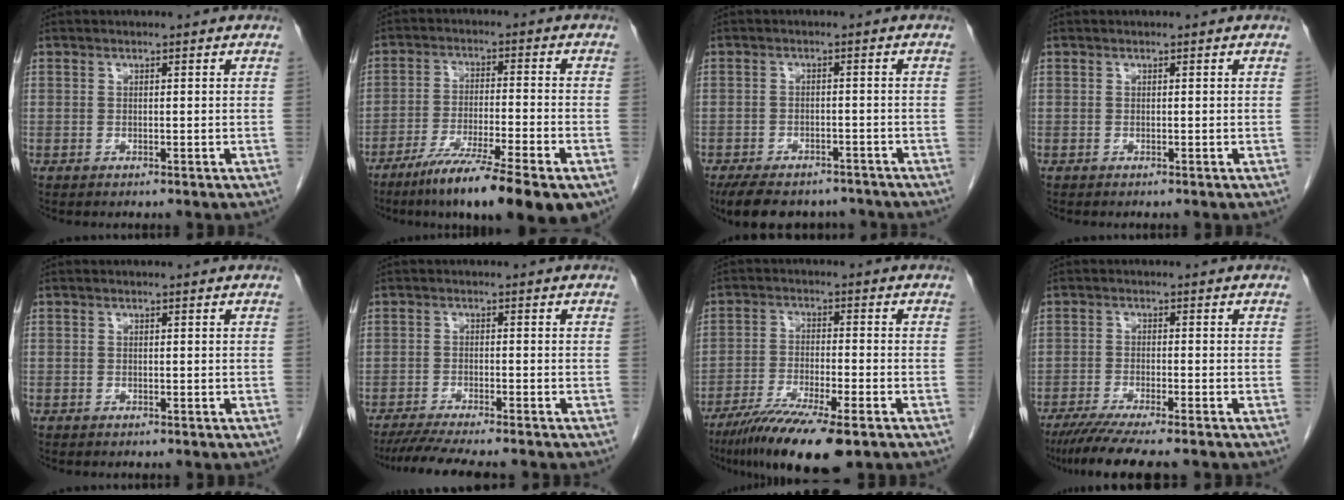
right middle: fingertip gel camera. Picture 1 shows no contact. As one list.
[{"total": 15.3, "force": [-10.5, 0.9, 11.1], "torque": [-0.156, -0.038, -0.170]}, {"total": 12.1, "force": [-9.9, 5.0, 4.7], "torque": [-0.090, -0.003, -0.136]}, {"total": 0.0}, {"total": 0.5, "force": [-0.4, 0.3, 0.1], "torque": [-0.008, 0.002, -0.009]}, {"total": 10.2, "force": [-8.8, 0.8, 5.0], "torque": [-0.075, -0.019, -0.134]}, {"total": 12.9, "force": [-8.9, 1.5, 9.2], "torque": [-0.163, -0.035, -0.146]}, {"total": 10.7, "force": [-8.8, 0.6, 6.0], "torque": [-0.088, -0.026, -0.137]}]